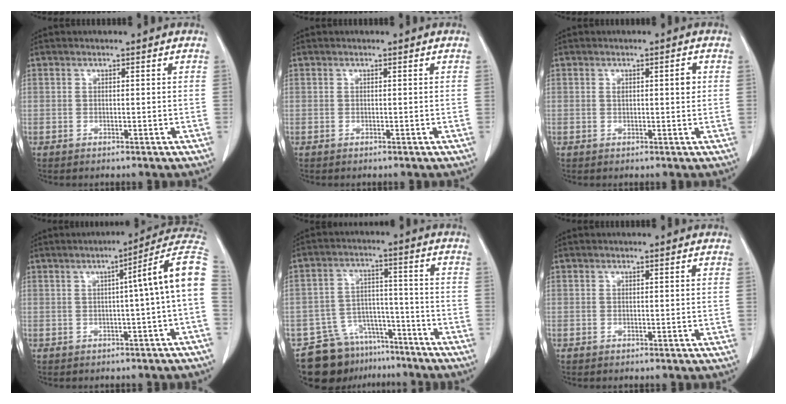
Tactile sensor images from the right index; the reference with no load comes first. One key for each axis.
{"total": 0.0}
{"total": 2.3, "fx": 0.6, "fy": 0.6, "fz": 2.2, "tx": -0.035, "ty": 0.004, "tz": 0.011}
{"total": 9.8, "fx": 0.5, "fy": -1.1, "fz": 9.7, "tx": -0.115, "ty": 0.029, "tz": -0.003}
{"total": 10.6, "fx": -8.2, "fy": 6.3, "fz": 1.9, "tx": -0.025, "ty": 0.043, "tz": -0.132}
{"total": 0.0}